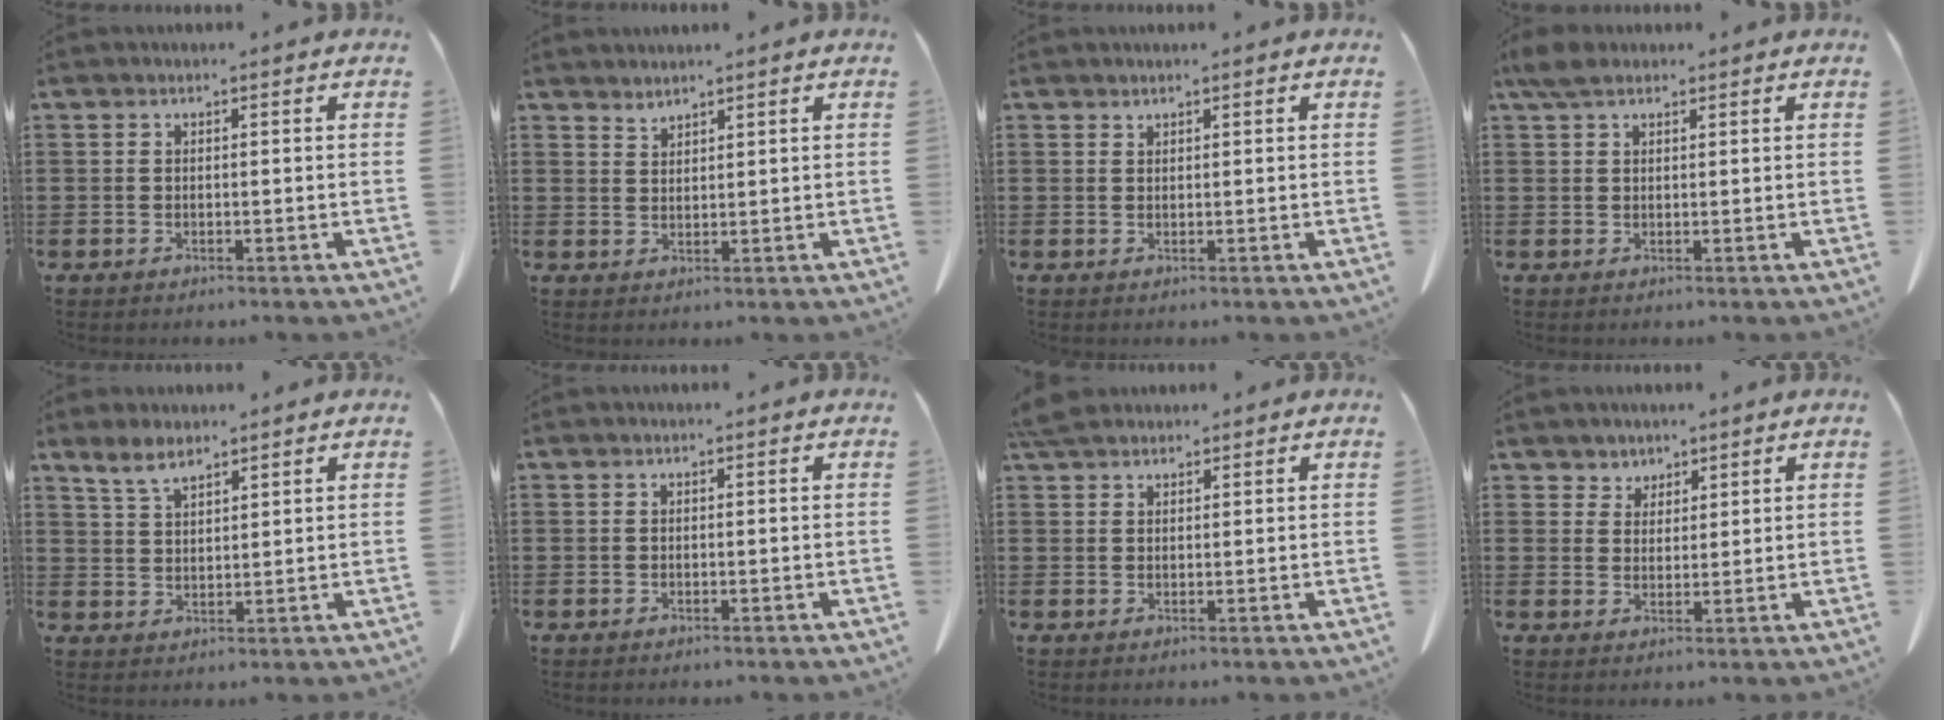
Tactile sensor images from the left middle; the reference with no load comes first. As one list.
[{"total": 1.7, "force": [1.6, -0.1, -0.1], "torque": [-0.001, -0.003, 0.033]}, {"total": 0.8, "force": [0.8, 0.0, 0.0], "torque": [-0.002, -0.004, 0.017]}, {"total": 3.4, "force": [2.3, 1.5, 1.9], "torque": [-0.046, 0.007, 0.045]}, {"total": 4.1, "force": [3.2, 1.3, 2.2], "torque": [-0.052, -0.003, 0.060]}, {"total": 0.0}, {"total": 3.5, "force": [3.1, 1.0, 1.3], "torque": [-0.035, 0.000, 0.061]}, {"total": 2.9, "force": [2.4, 1.7, -0.1], "torque": [-0.012, 0.002, 0.047]}]